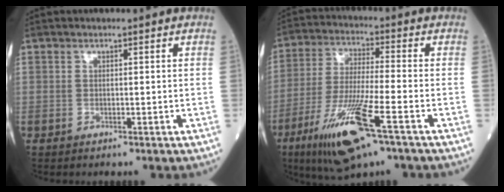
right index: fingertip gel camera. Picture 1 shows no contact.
{"total": 14.5, "force": [-7.3, 1.3, 12.4], "torque": [-0.250, -0.032, -0.131]}